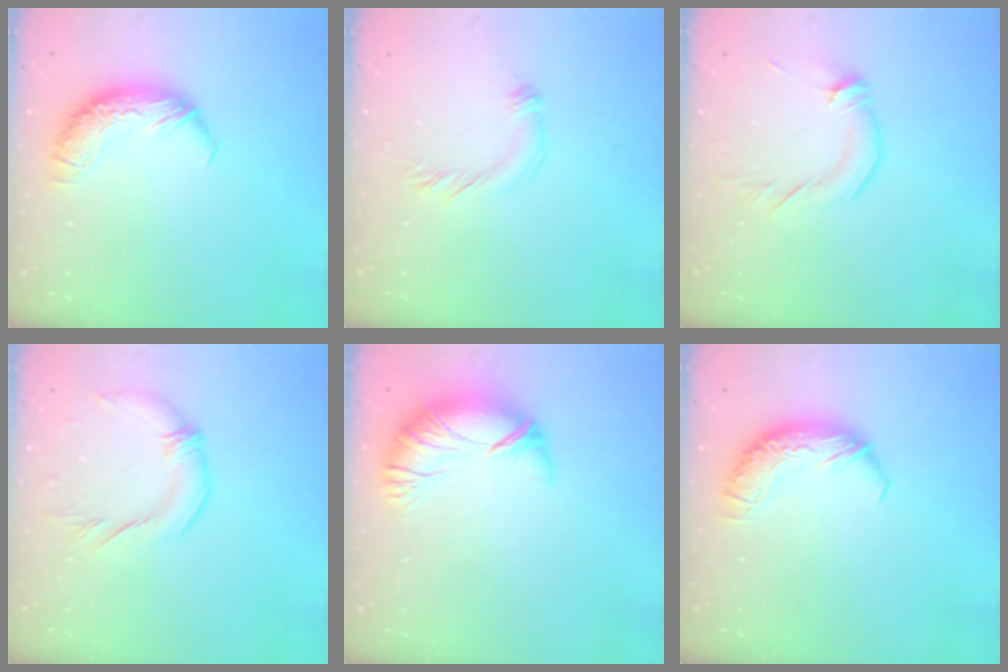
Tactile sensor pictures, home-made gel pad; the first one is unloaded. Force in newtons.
{"total": 3.3, "press": 3.2, "slide": 0.7}
{"total": 2.1, "press": 2.1, "slide": 0.5}
{"total": 1.7, "press": 1.2, "slide": 1.2}
{"total": 2.5, "press": 1.6, "slide": 1.9}
{"total": 0.0}